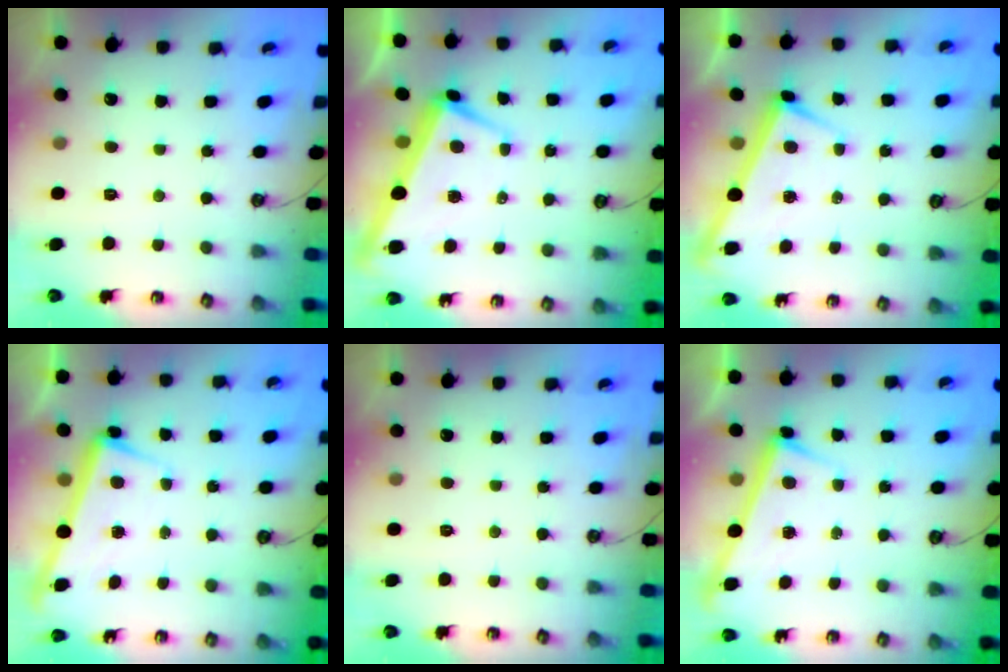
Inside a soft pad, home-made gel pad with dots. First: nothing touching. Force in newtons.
{"total": 1.2, "press": 0.6, "slide": 1.0}
{"total": 0.9, "press": 0.3, "slide": 0.8}
{"total": 2.4, "press": 2.2, "slide": 0.8}
{"total": 0.0}
{"total": 3.0, "press": 3.0, "slide": 0.1}